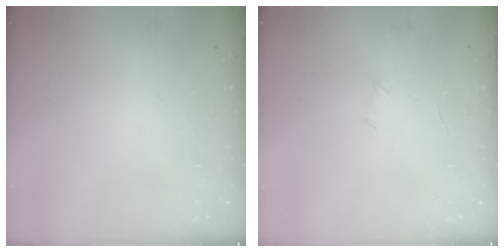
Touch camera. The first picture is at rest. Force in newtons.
{"total": 3.0, "press": 2.9, "slide": 0.8}